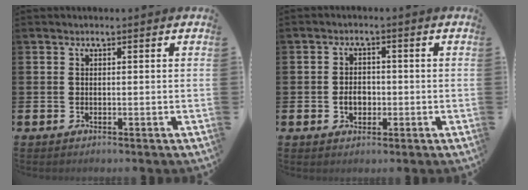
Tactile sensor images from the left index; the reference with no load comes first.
{"total": 2.8, "force": [-0.7, 2.1, 1.7], "torque": [-0.017, -0.001, -0.019]}